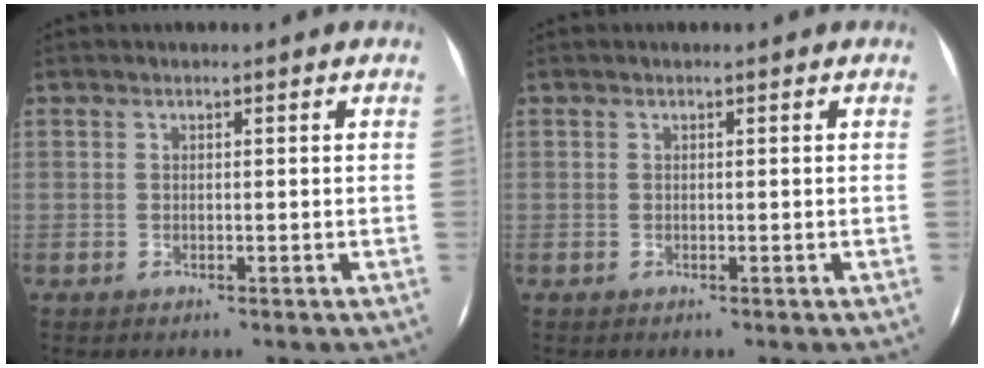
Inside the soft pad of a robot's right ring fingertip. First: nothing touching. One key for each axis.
{"total": 0.0}